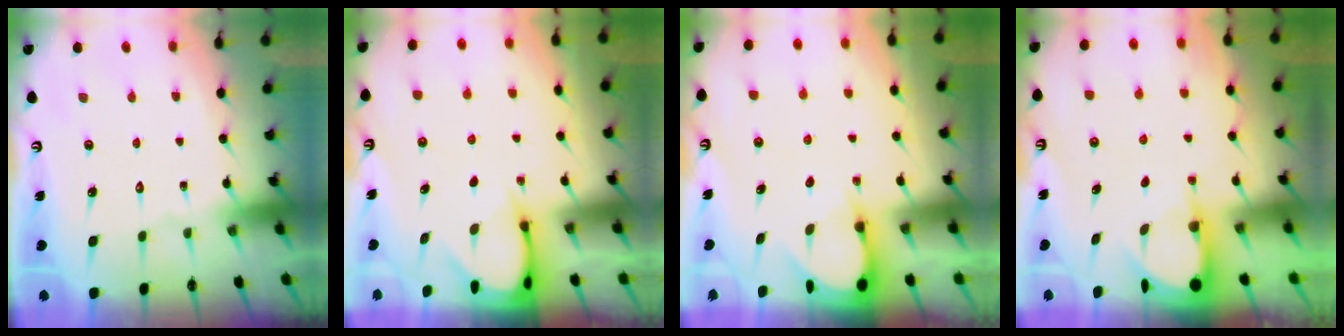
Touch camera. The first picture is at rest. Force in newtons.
{"total": 3.6, "press": 3.6, "slide": 0.3}
{"total": 3.3, "press": 3.3, "slide": 0.4}
{"total": 3.9, "press": 3.9, "slide": 0.3}